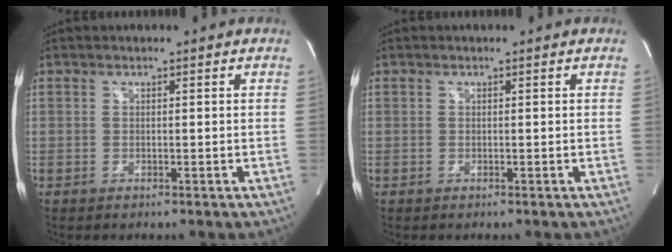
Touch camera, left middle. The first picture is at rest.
{"total": 0.0}